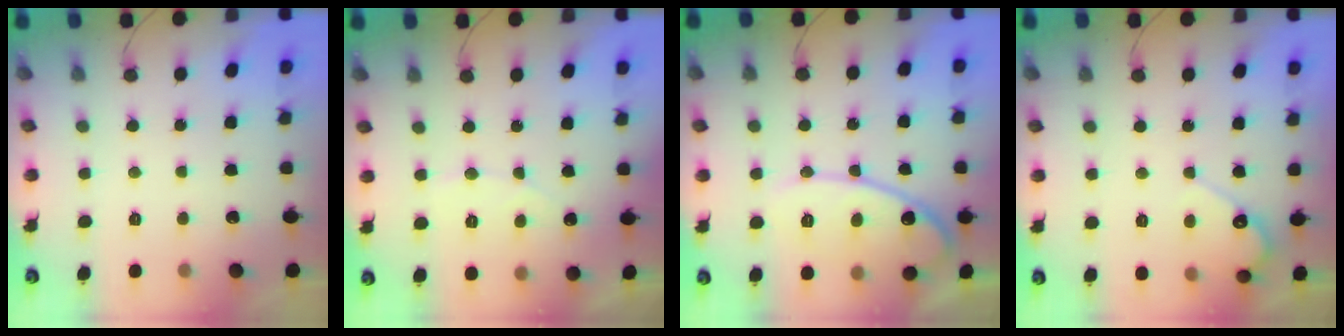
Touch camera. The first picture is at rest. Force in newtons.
{"total": 3.9, "press": 3.9, "slide": 0.3}
{"total": 14.2, "press": 14.2, "slide": 0.9}
{"total": 5.3, "press": 5.3, "slide": 0.2}